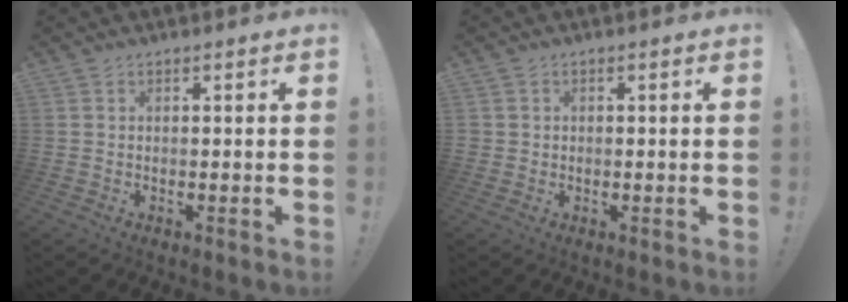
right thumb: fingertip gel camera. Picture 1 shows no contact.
{"total": 1.5, "force": [0.2, 1.4, 0.2], "torque": [-0.002, 0.001, 0.005]}